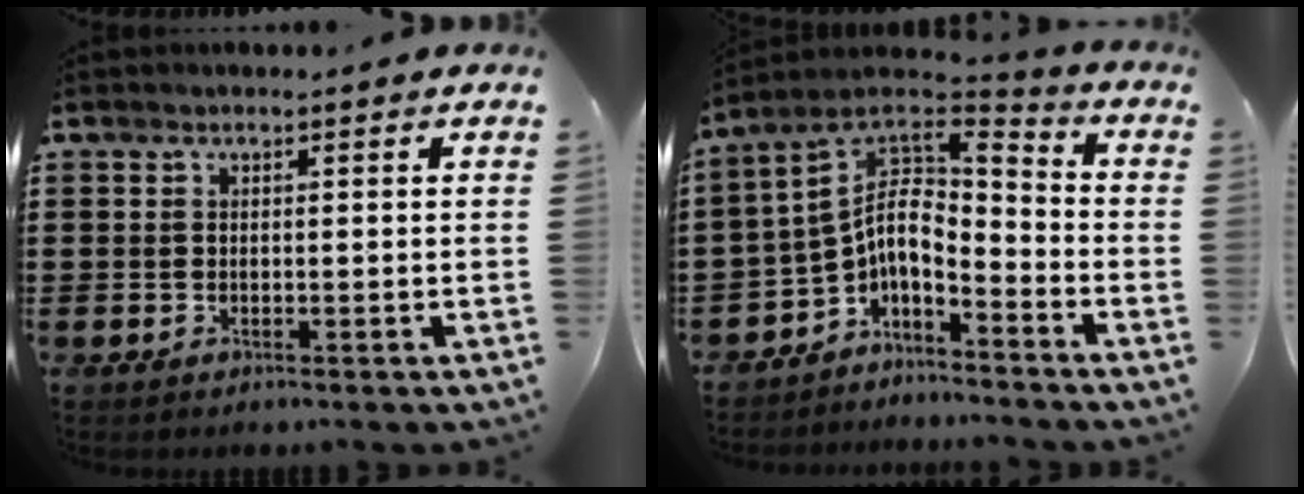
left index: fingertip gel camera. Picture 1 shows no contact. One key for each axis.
{"total": 7.1, "fx": -2.9, "fy": 3.2, "fz": 5.6, "tx": -0.134, "ty": -0.016, "tz": -0.069}